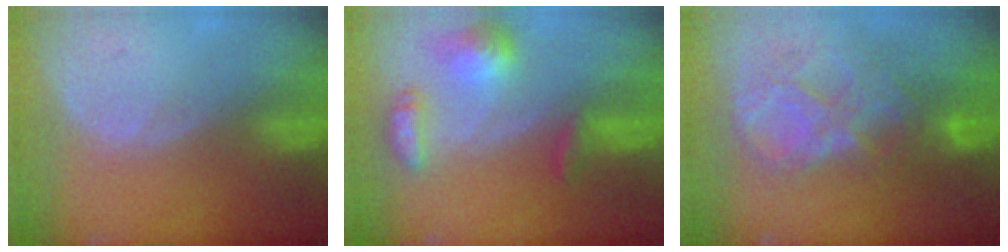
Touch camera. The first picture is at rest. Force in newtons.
{"total": 6.9, "press": 6.4, "slide": 2.6}
{"total": 9.0, "press": 7.7, "slide": 4.7}